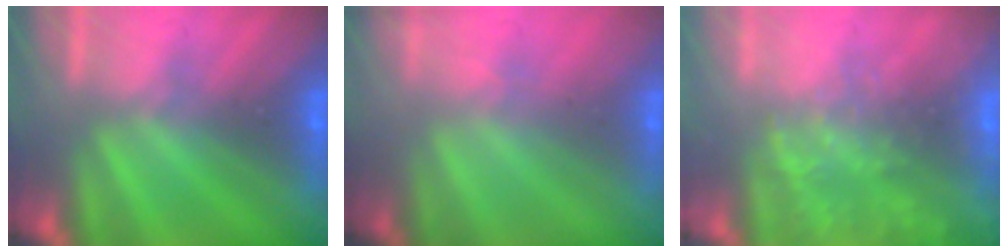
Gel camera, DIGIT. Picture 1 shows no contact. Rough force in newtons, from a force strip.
{"total": 1.5}
{"total": 6.7}